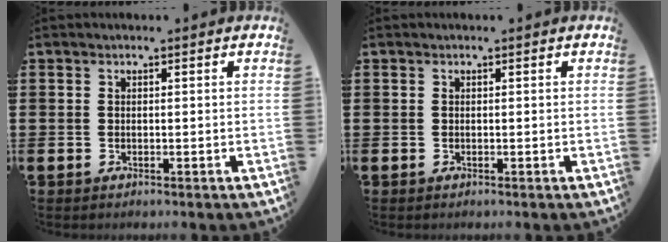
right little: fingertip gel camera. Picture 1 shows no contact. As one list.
[{"total": 0.0}]